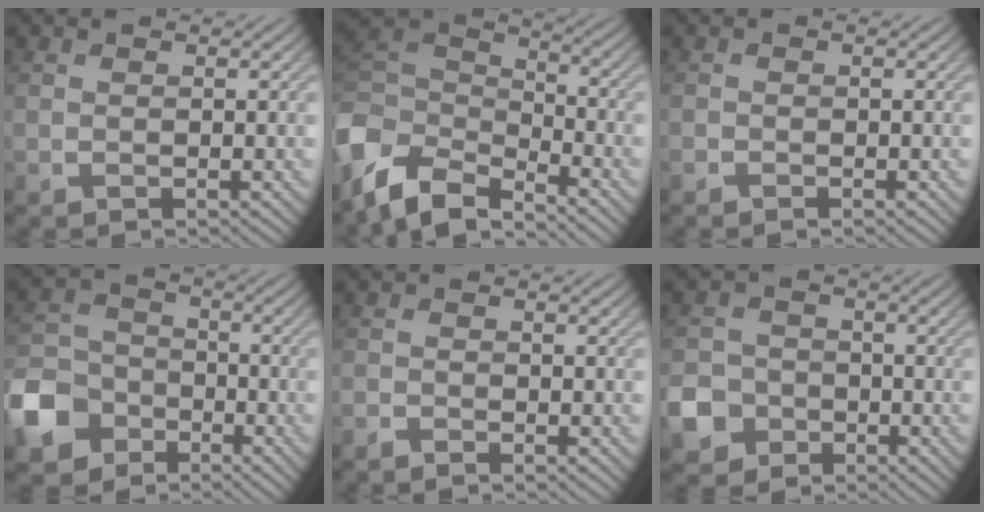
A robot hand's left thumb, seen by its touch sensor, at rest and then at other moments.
{"total": 8.0, "force": [-5.4, 4.2, 4.2], "torque": [-0.103, 0.006, -0.119]}
{"total": 0.6, "force": [-0.6, -0.1, 0.1], "torque": [-0.002, 0.001, -0.013]}
{"total": 10.6, "force": [-5.6, 7.6, 4.7], "torque": [-0.140, -0.020, -0.125]}
{"total": 1.3, "force": [-1.3, -0.1, 0.3], "torque": [-0.007, 0.000, -0.030]}
{"total": 5.5, "force": [-2.7, 4.3, 1.9], "torque": [-0.050, -0.004, -0.066]}